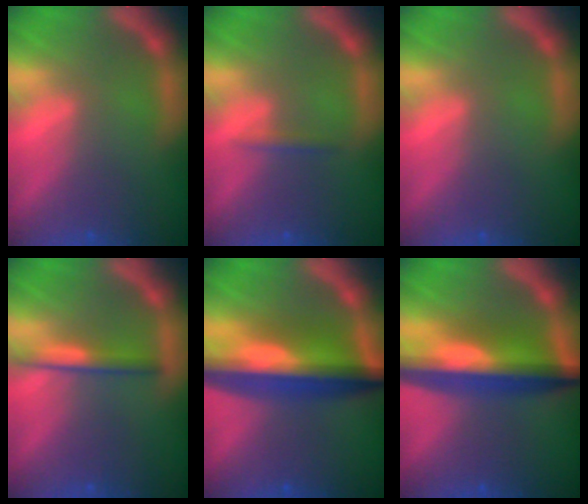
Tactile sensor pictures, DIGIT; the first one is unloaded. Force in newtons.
{"total": 0.9}
{"total": 0.0}
{"total": 2.4}
{"total": 10.0}
{"total": 9.0}